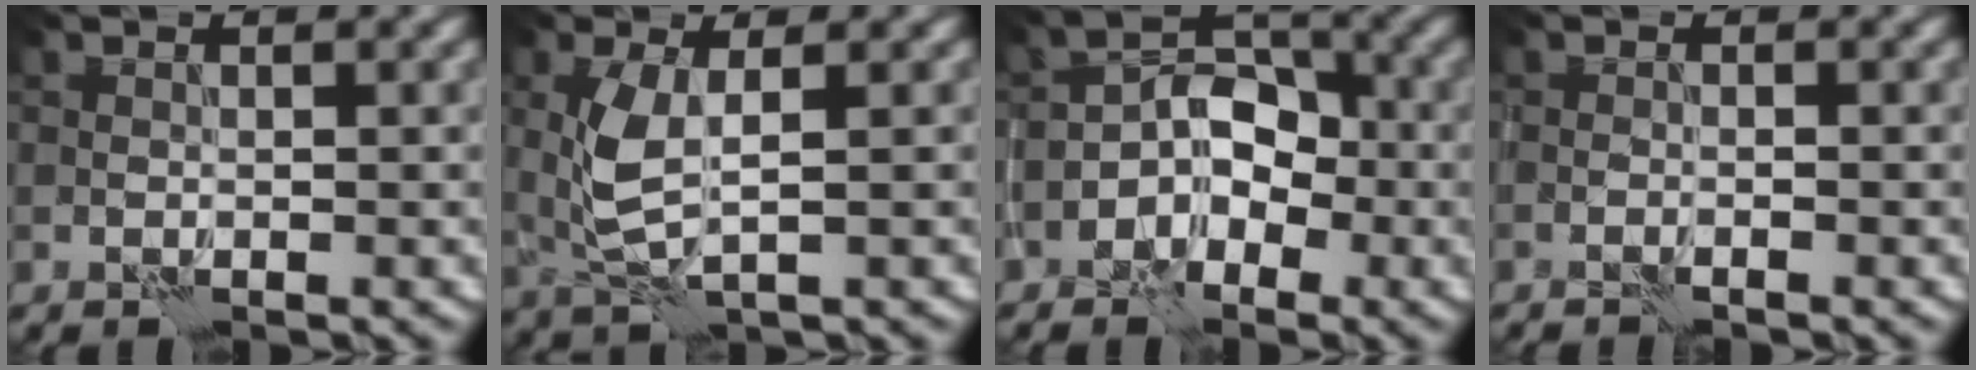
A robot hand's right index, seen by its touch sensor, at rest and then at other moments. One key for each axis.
{"total": 2.9, "fx": 1.1, "fy": 0.4, "fz": 2.7, "tx": -0.071, "ty": -0.006, "tz": 0.026}
{"total": 3.6, "fx": -1.6, "fy": 2.4, "fz": 2.1, "tx": -0.006, "ty": 0.013, "tz": -0.039}
{"total": 0.8, "fx": -0.6, "fy": -0.5, "fz": 0.3, "tx": -0.011, "ty": 0.002, "tz": -0.013}